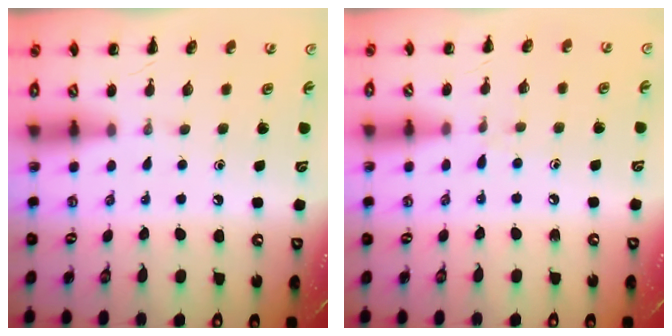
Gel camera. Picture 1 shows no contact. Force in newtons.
{"total": 4.7, "press": 4.4, "slide": 1.6}